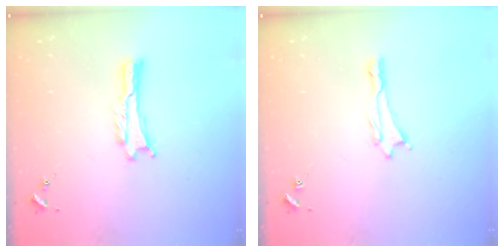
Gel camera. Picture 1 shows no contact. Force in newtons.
{"total": 0.6, "press": 0.5, "slide": 0.2}